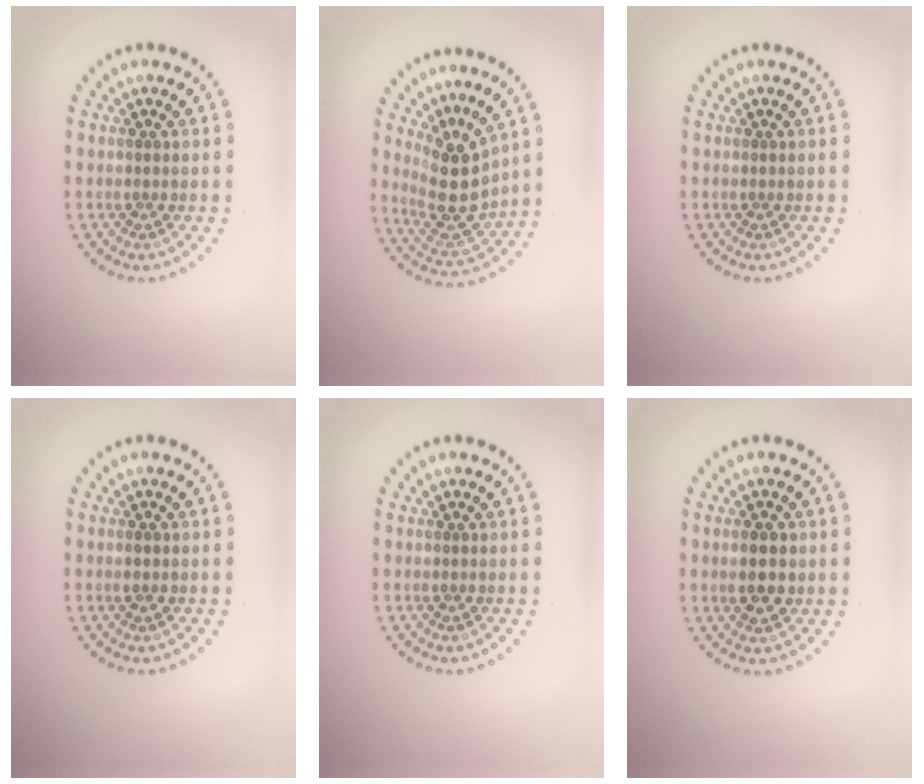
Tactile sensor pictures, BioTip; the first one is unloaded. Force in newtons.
{"total": 4.2, "press": 3.6, "slide": 2.2}
{"total": 0.0}
{"total": 0.8, "press": 0.8, "slide": 0.1}
{"total": 0.0}
{"total": 2.5, "press": 2.5, "slide": 0.1}